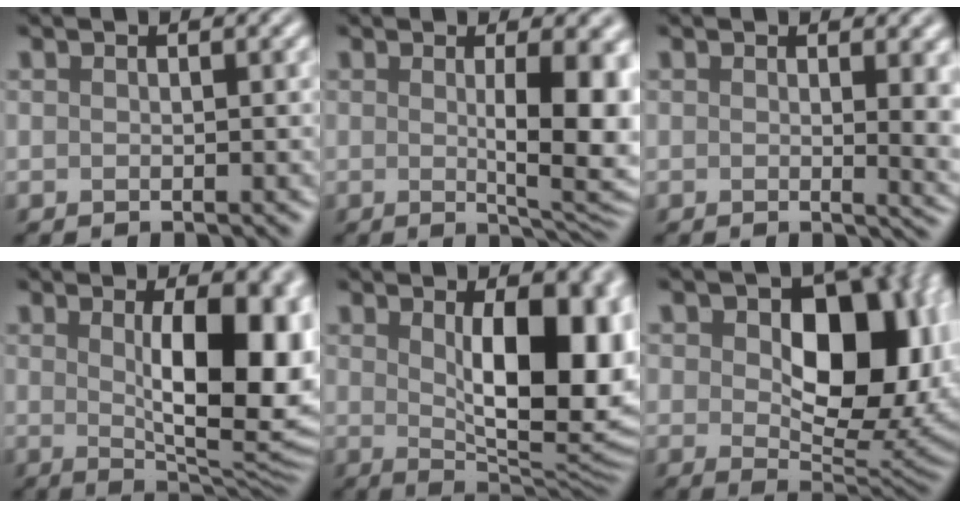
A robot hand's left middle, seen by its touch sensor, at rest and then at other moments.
{"total": 7.5, "force": [0.4, 1.7, 7.3], "torque": [-0.094, -0.009, 0.012]}
{"total": 4.4, "force": [0.8, 1.8, 3.9], "torque": [-0.028, -0.006, 0.015]}
{"total": 11.6, "force": [1.4, 4.2, 10.7], "torque": [-0.129, -0.005, 0.028]}
{"total": 12.3, "force": [1.8, 5.3, 10.9], "torque": [-0.117, 0.000, 0.031]}
{"total": 11.7, "force": [1.6, 7.0, 9.2], "torque": [-0.121, -0.007, 0.031]}